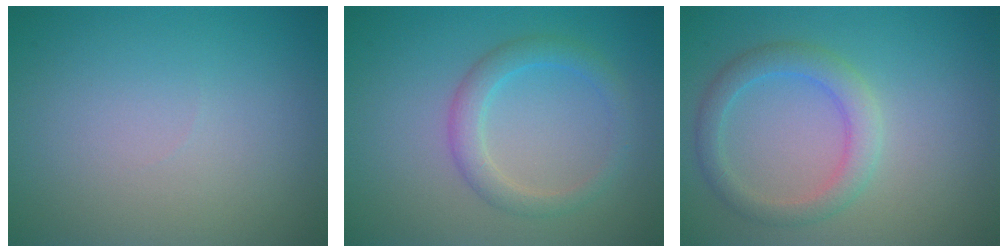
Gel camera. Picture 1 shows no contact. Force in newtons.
{"total": 2.7, "press": 2.7, "slide": 0.1}
{"total": 3.0, "press": 3.0, "slide": 0.2}